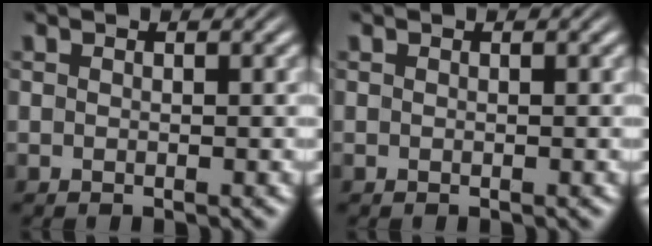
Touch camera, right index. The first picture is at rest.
{"total": 0.0}